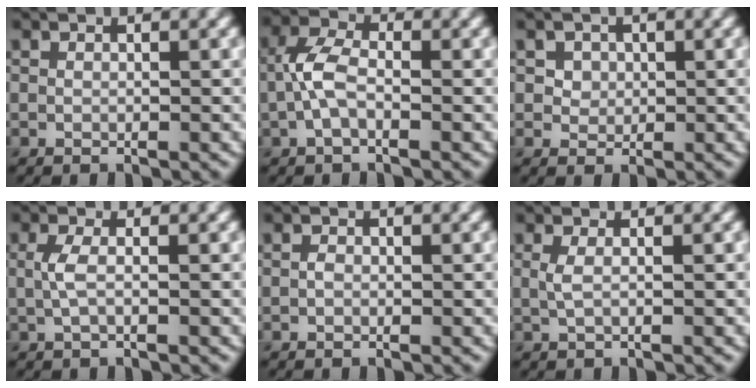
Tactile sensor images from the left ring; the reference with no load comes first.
{"total": 3.3, "force": [-0.9, 1.6, 2.7], "torque": [-0.061, 0.011, -0.026]}
{"total": 3.5, "force": [1.6, 2.6, 1.6], "torque": [-0.036, 0.005, 0.028]}
{"total": 1.6, "force": [0.0, 0.5, 1.6], "torque": [-0.040, 0.001, -0.002]}
{"total": 0.5, "force": [-0.2, 0.4, 0.4], "torque": [-0.007, 0.000, -0.006]}
{"total": 0.9, "force": [0.0, 0.2, 0.9], "torque": [-0.024, 0.000, 0.001]}